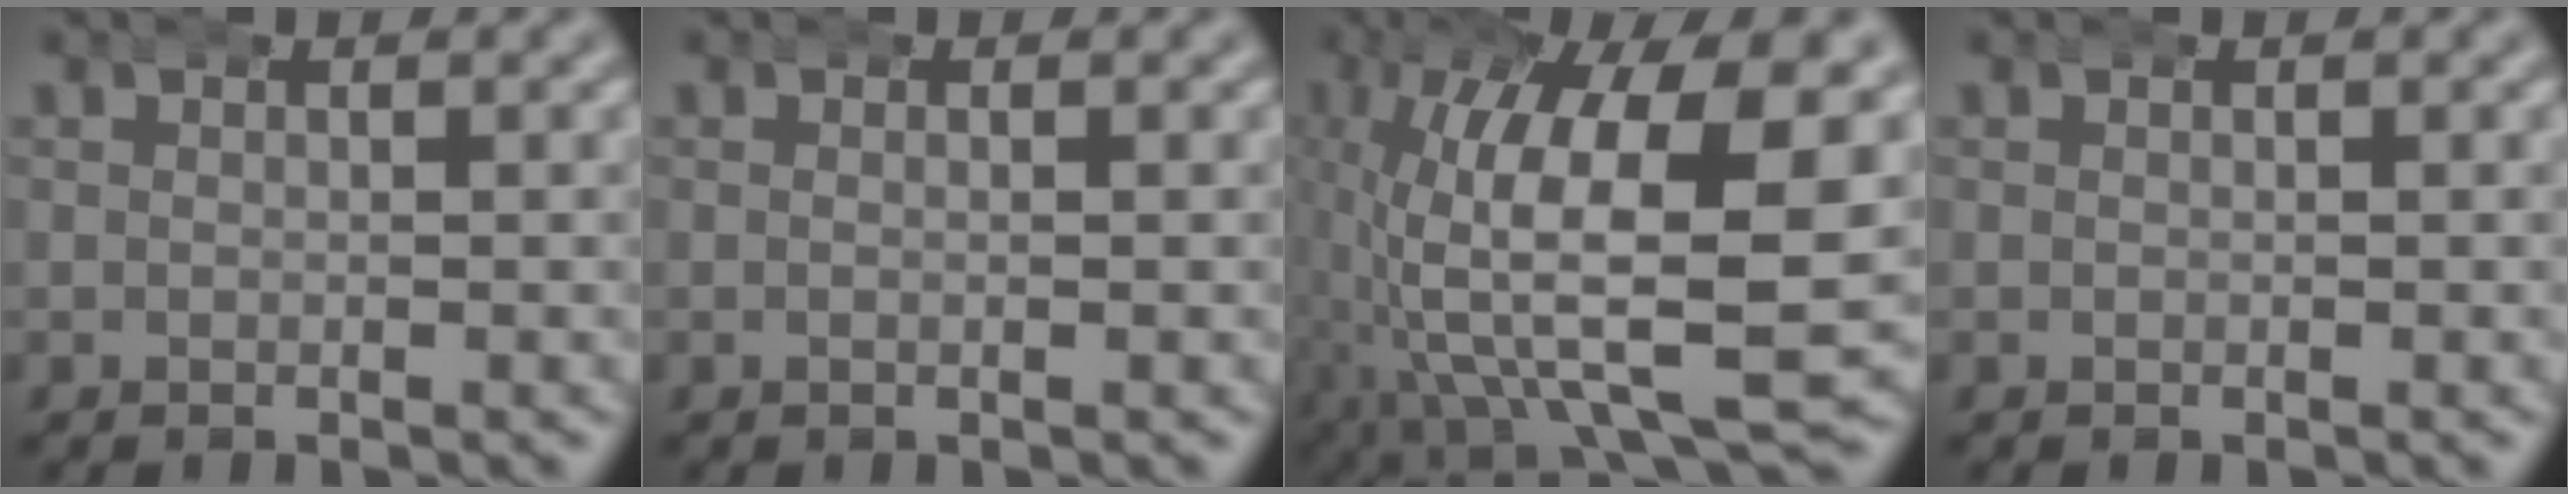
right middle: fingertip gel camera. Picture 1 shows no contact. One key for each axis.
{"total": 0.9, "fx": 0.0, "fy": 0.2, "fz": 0.9, "tx": -0.012, "ty": 0.004, "tz": -0.004}
{"total": 16.9, "fx": -1.0, "fy": 7.7, "fz": 15.0, "tx": -0.256, "ty": -0.035, "tz": 0.003}
{"total": 0.0}